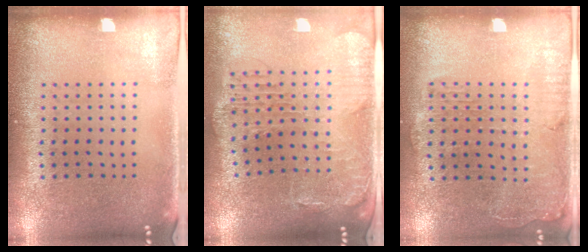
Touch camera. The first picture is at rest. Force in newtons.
{"total": 1.7, "press": 1.6, "slide": 0.6}
{"total": 1.4, "press": 1.4, "slide": 0.3}